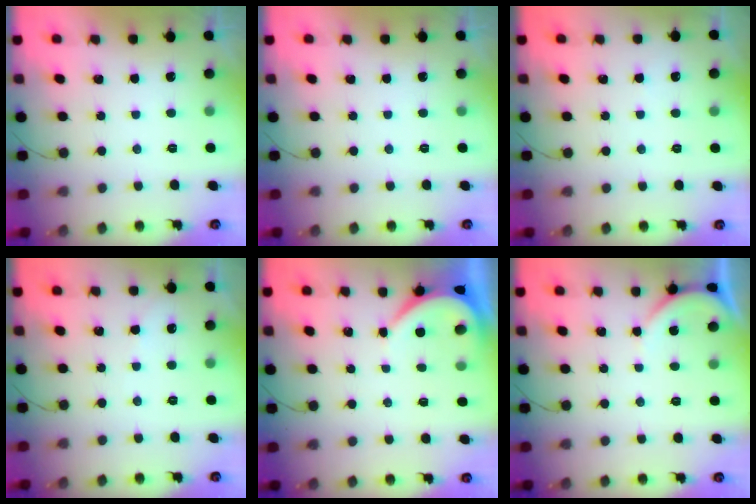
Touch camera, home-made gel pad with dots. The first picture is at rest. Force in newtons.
{"total": 0.0}
{"total": 1.1, "press": 1.1, "slide": 0.2}
{"total": 1.3, "press": 1.3, "slide": 0.2}
{"total": 3.9, "press": 3.9, "slide": 0.6}
{"total": 3.1, "press": 3.1, "slide": 0.3}